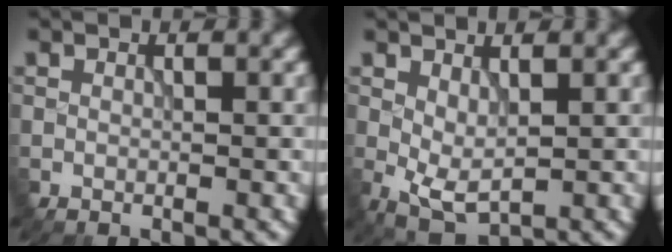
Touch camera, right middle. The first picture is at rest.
{"total": 2.9, "force": [0.5, 1.3, 2.5], "torque": [-0.055, -0.006, 0.012]}